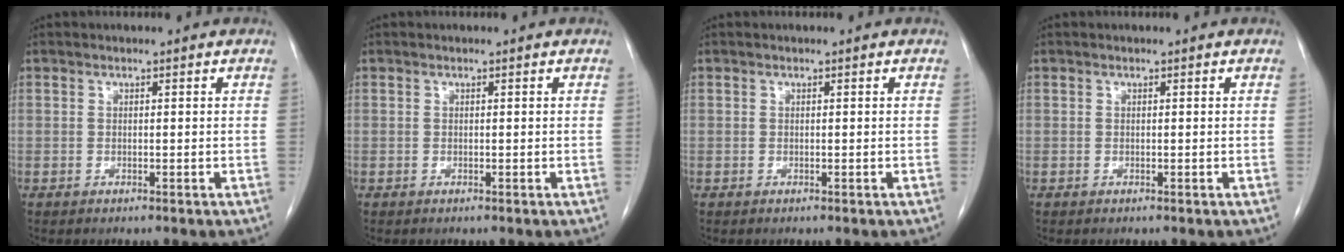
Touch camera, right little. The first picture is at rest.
{"total": 0.0}
{"total": 0.0}
{"total": 0.0}